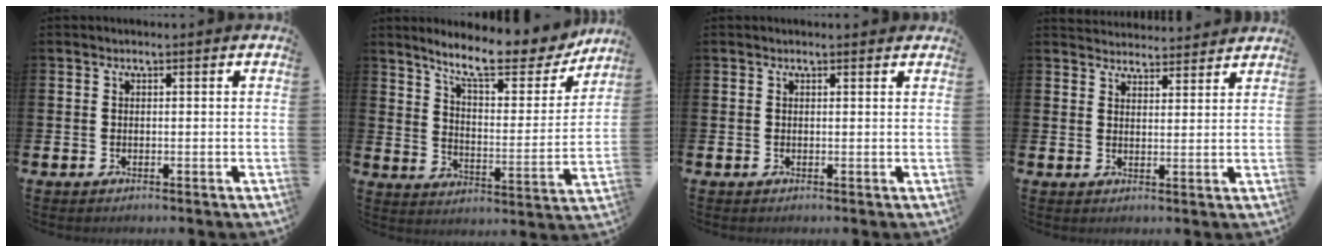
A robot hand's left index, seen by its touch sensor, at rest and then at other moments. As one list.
[{"total": 10.3, "force": [9.0, 2.2, 4.4], "torque": [-0.103, -0.060, 0.152]}, {"total": 0.6, "force": [0.6, 0.2, 0.2], "torque": [0.005, -0.002, 0.009]}, {"total": 3.8, "force": [3.7, 0.6, -0.3], "torque": [-0.003, -0.022, 0.069]}]